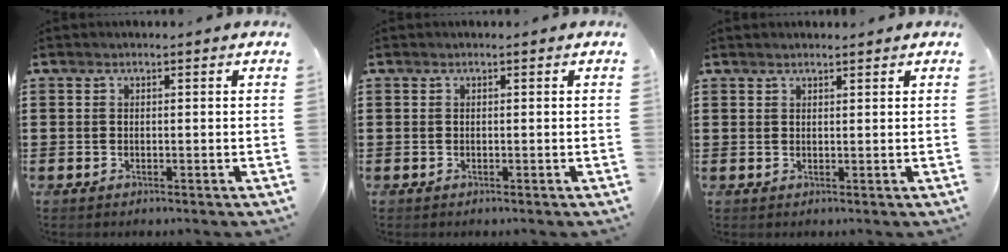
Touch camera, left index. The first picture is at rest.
{"total": 0.0}
{"total": 1.1, "force": [1.1, 0.1, 0.3], "torque": [-0.007, 0.001, 0.020]}